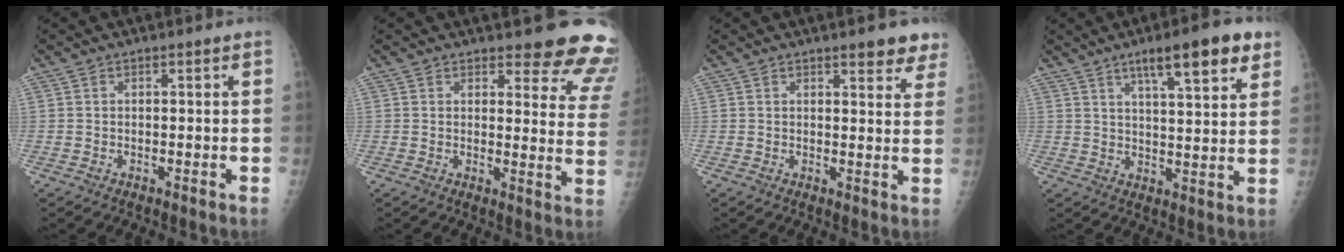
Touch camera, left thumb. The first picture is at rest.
{"total": 14.2, "force": [12.9, 4.0, 4.4], "torque": [0.004, -0.109, 0.120]}
{"total": 6.0, "force": [4.5, 2.0, 3.4], "torque": [-0.012, -0.020, 0.047]}
{"total": 12.3, "force": [7.3, 2.8, 9.6], "torque": [-0.122, -0.026, 0.106]}